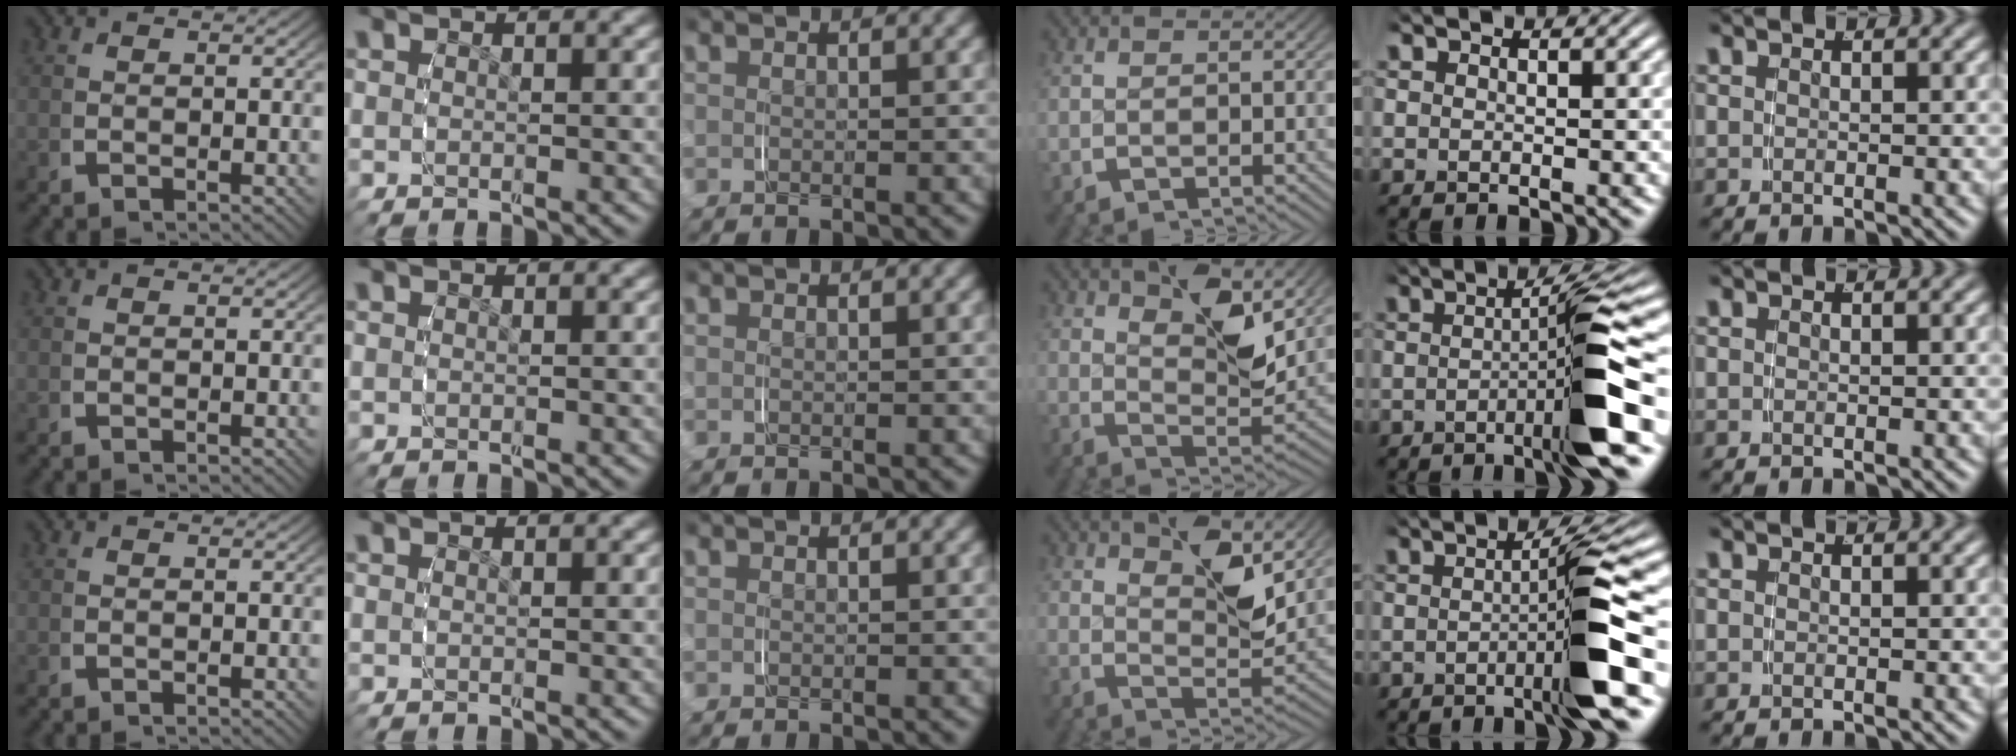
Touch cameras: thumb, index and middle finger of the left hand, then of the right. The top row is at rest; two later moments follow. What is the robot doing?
{"motion": "grasp_and_lifting", "object": "jar lid"}